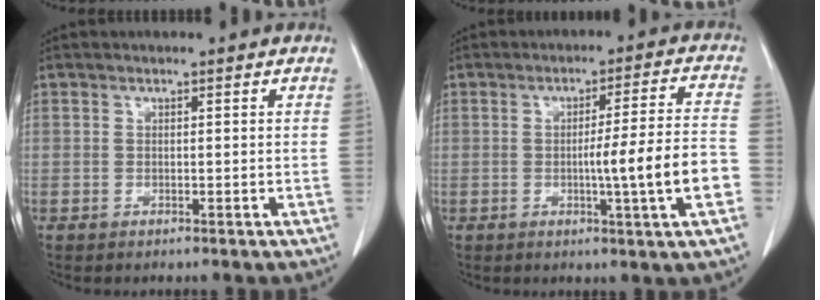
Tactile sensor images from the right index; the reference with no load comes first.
{"total": 10.3, "force": [-2.6, -1.0, 9.9], "torque": [-0.147, -0.003, -0.040]}